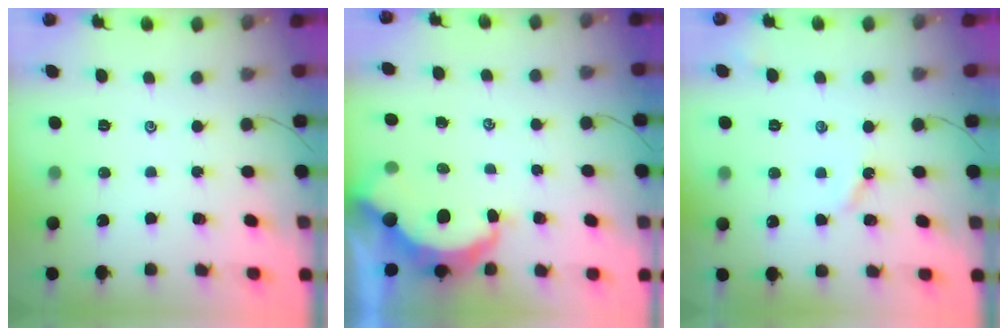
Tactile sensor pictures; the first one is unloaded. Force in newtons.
{"total": 7.3, "press": 7.3, "slide": 0.4}
{"total": 3.5, "press": 3.4, "slide": 0.4}